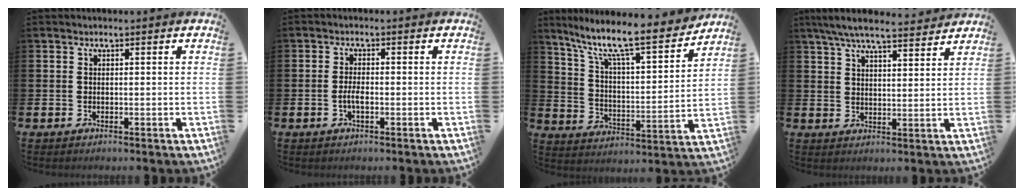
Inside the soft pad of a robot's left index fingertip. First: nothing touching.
{"total": 1.9, "force": [-0.7, 0.7, 1.7], "torque": [-0.031, 0.002, -0.014]}
{"total": 10.5, "force": [8.8, 1.5, 5.5], "torque": [-0.138, -0.062, 0.143]}
{"total": 6.7, "force": [6.2, 0.8, 2.4], "torque": [-0.061, -0.027, 0.110]}